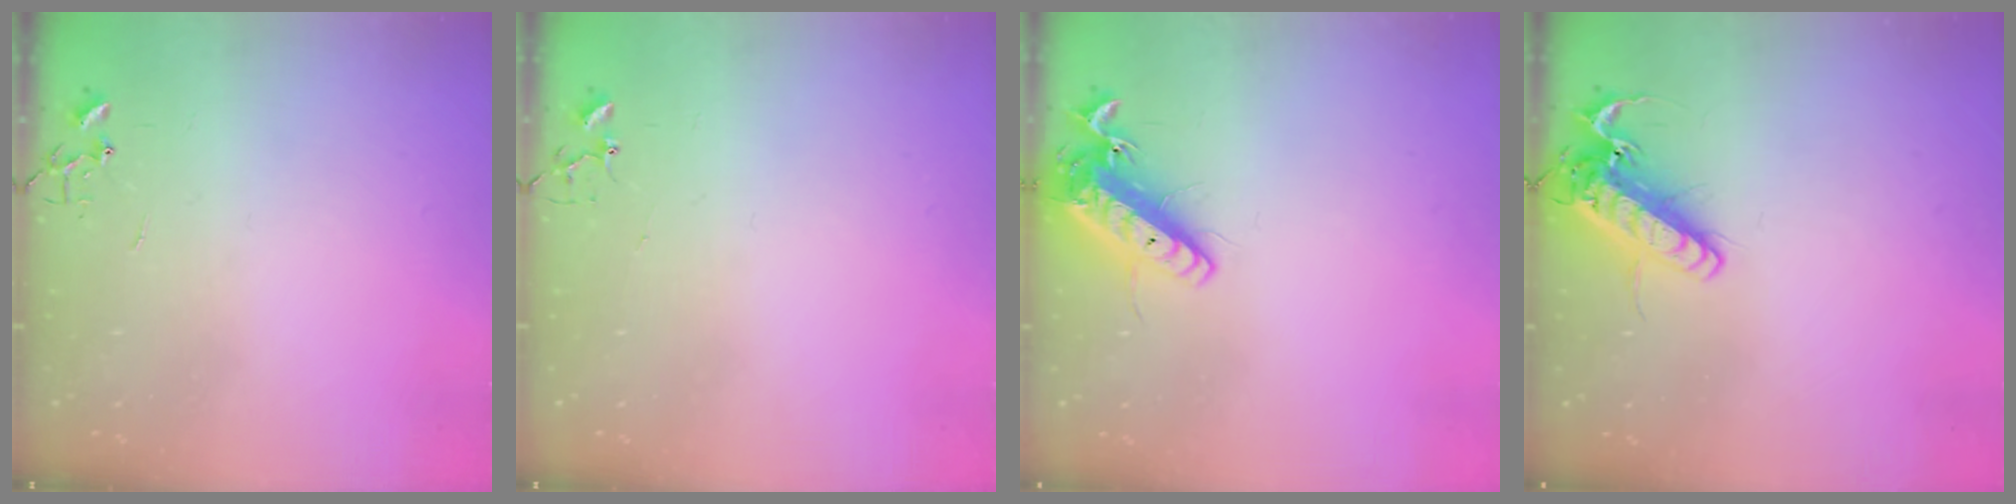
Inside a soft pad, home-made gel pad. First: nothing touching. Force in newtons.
{"total": 3.2, "press": 3.2, "slide": 0.3}
{"total": 14.1, "press": 13.9, "slide": 2.4}
{"total": 16.2, "press": 16.0, "slide": 2.5}